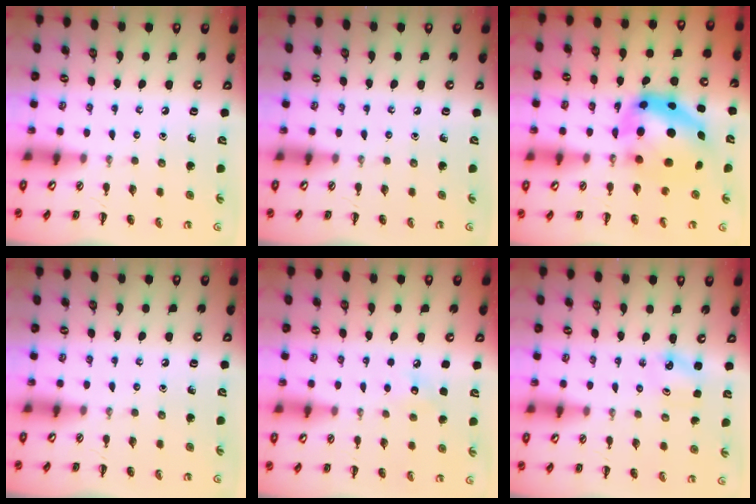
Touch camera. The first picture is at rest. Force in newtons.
{"total": 0.0}
{"total": 11.3, "press": 11.0, "slide": 2.8}
{"total": 0.0}
{"total": 6.2, "press": 6.0, "slide": 1.7}
{"total": 2.6, "press": 2.5, "slide": 0.7}